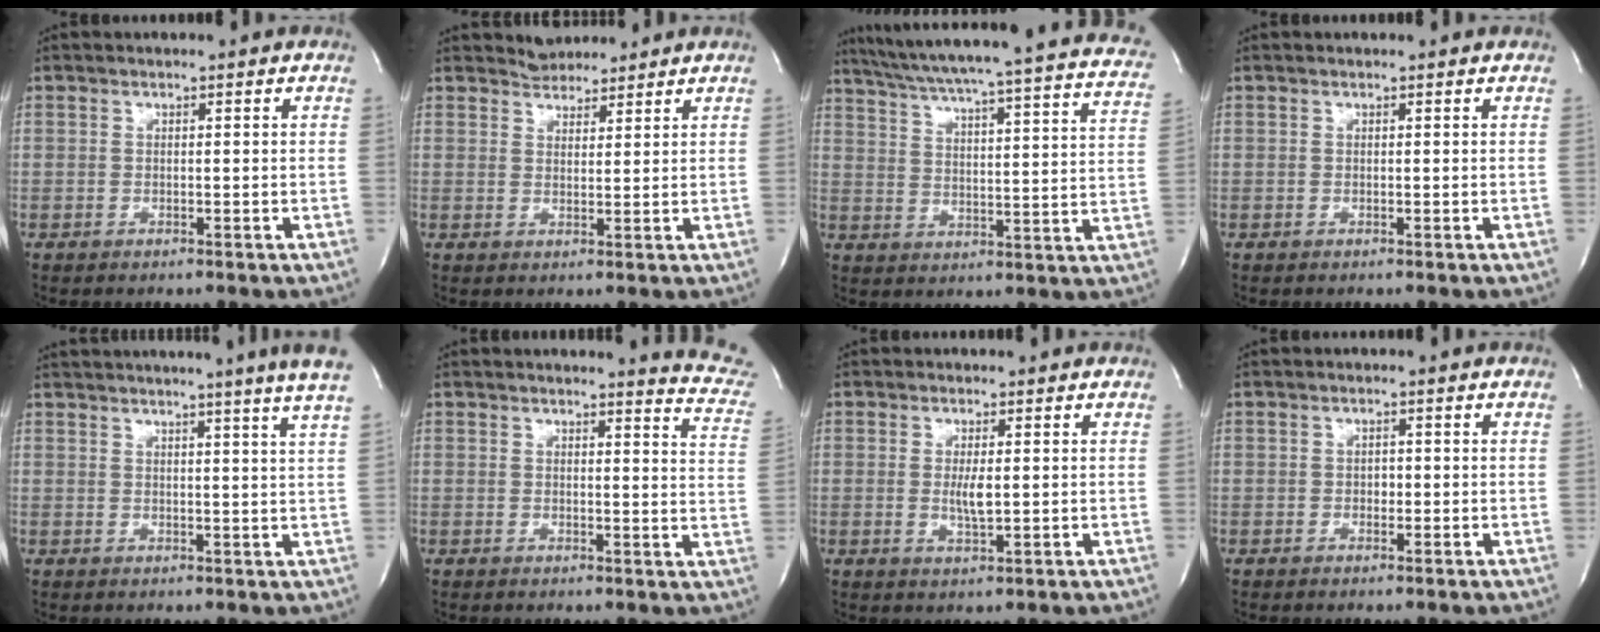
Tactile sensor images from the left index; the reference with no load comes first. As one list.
[{"total": 2.9, "force": [2.7, 1.1, -0.2], "torque": [0.001, 0.006, 0.046]}, {"total": 31.1, "force": [26.8, 2.6, 15.5], "torque": [-0.233, -0.053, 0.325]}, {"total": 0.0}, {"total": 13.3, "force": [11.5, -2.3, 6.4], "torque": [-0.099, -0.032, 0.128]}, {"total": 9.4, "force": [9.3, 0.1, 1.5], "torque": [-0.001, -0.090, 0.068]}, {"total": 2.7, "force": [0.0, 0.5, 2.6], "torque": [-0.052, -0.009, 0.003]}, {"total": 1.0, "force": [-0.3, 0.7, 0.5], "torque": [-0.004, -0.002, -0.008]}]